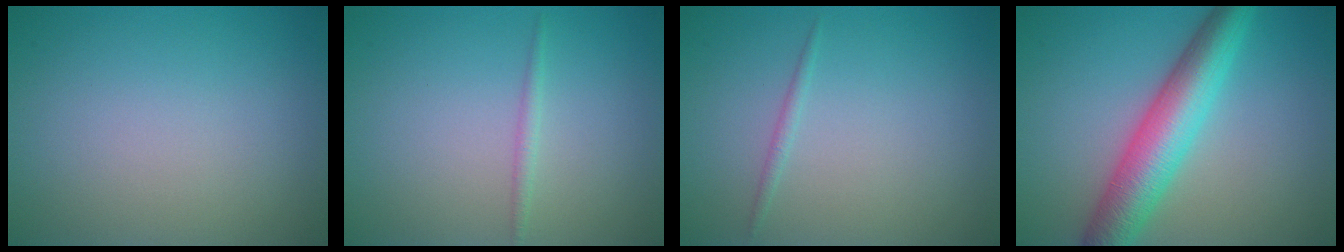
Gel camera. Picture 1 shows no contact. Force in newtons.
{"total": 0.9, "press": 0.9, "slide": 0.1}
{"total": 0.7, "press": 0.7, "slide": 0.0}
{"total": 6.9, "press": 6.9, "slide": 0.1}